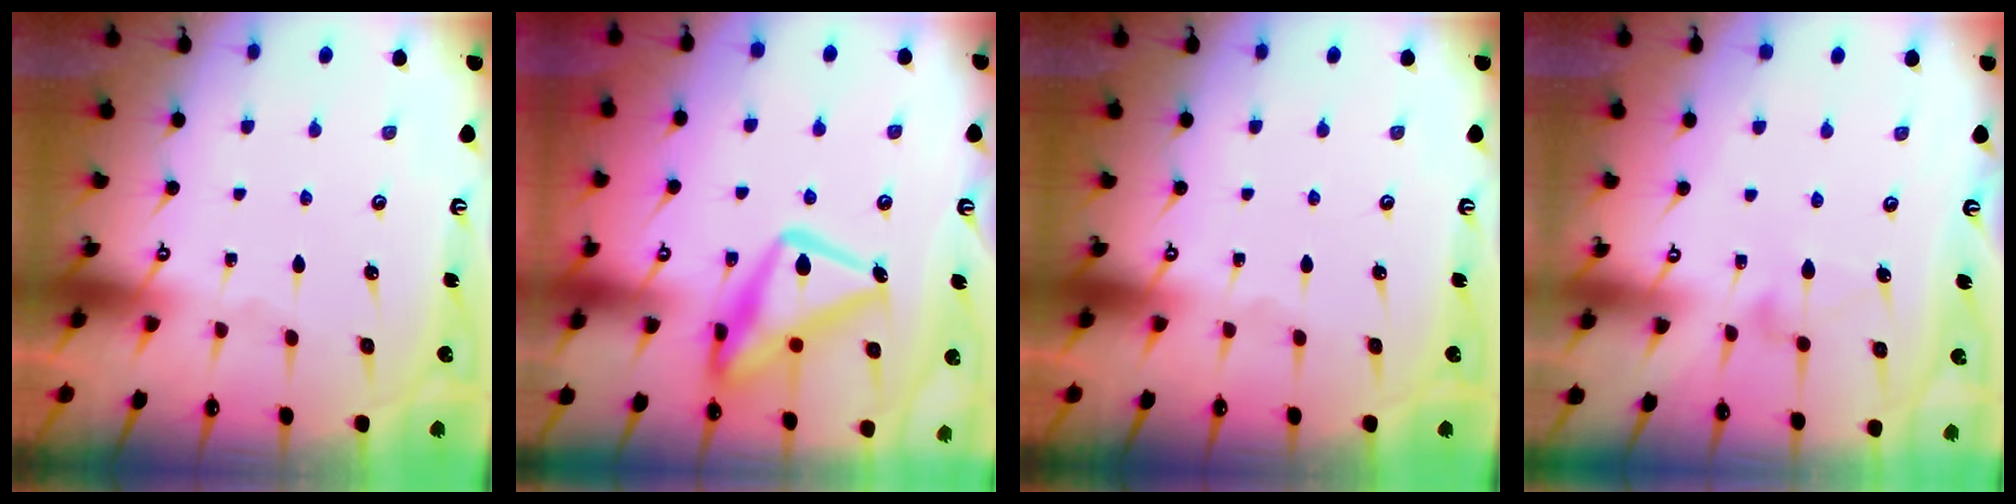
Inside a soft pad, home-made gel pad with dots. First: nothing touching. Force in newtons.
{"total": 18.7, "press": 18.6, "slide": 1.6}
{"total": 0.0}
{"total": 7.1, "press": 7.1, "slide": 0.3}